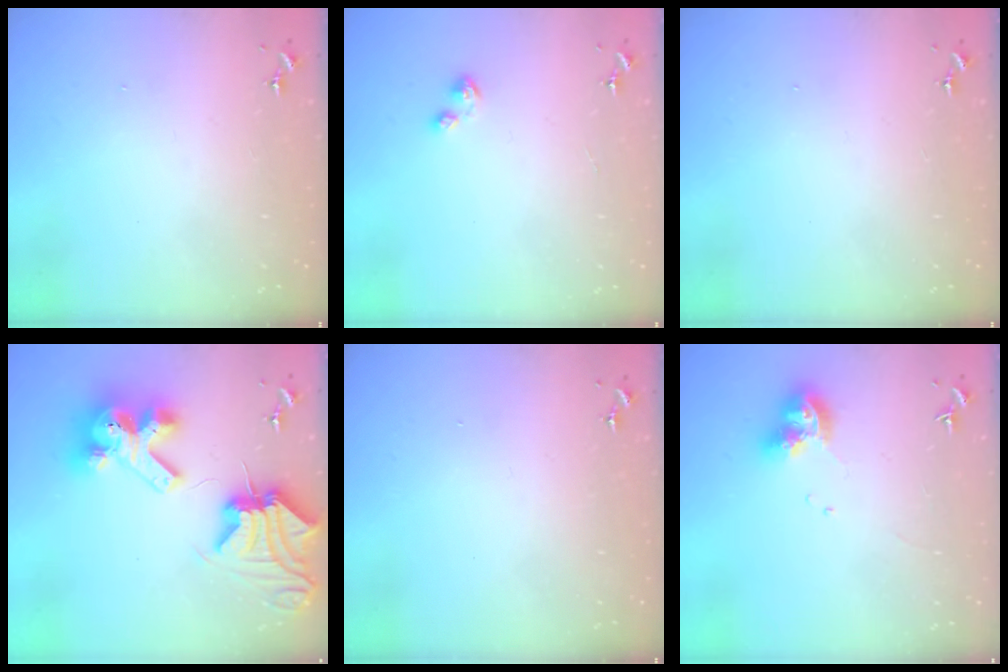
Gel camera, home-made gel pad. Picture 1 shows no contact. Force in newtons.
{"total": 2.2, "press": 2.2, "slide": 0.2}
{"total": 0.0}
{"total": 15.9, "press": 15.8, "slide": 1.7}
{"total": 0.0}
{"total": 9.3, "press": 9.3, "slide": 1.1}